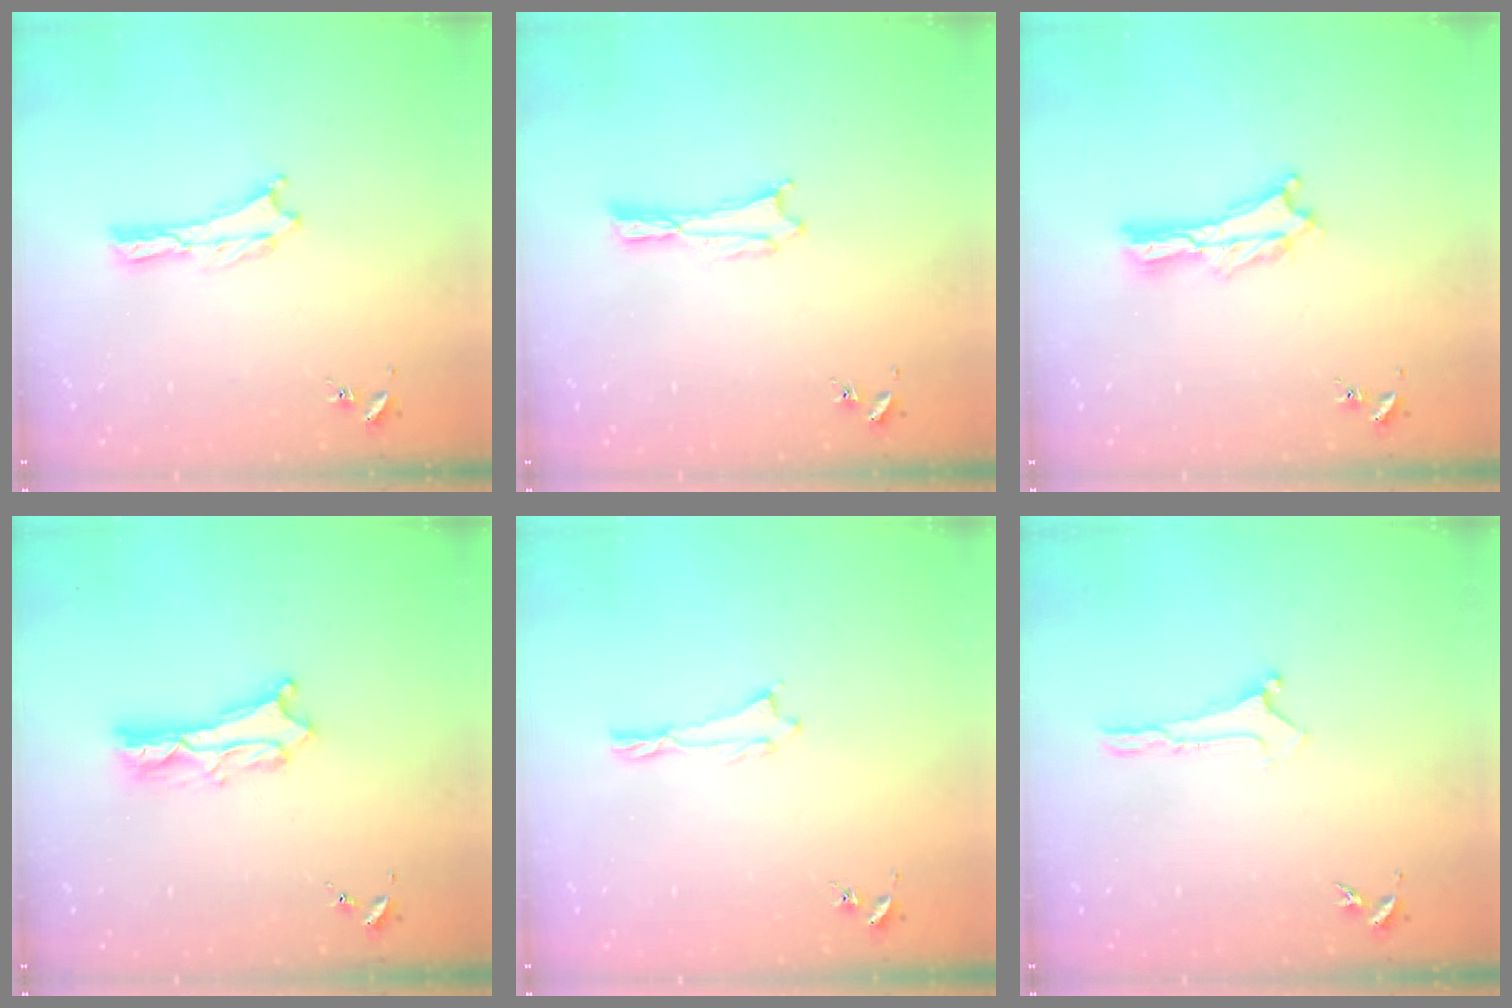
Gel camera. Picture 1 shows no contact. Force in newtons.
{"total": 0.7, "press": 0.7, "slide": 0.1}
{"total": 1.8, "press": 1.8, "slide": 0.2}
{"total": 3.8, "press": 3.8, "slide": 0.4}
{"total": 0.0}
{"total": 0.0}